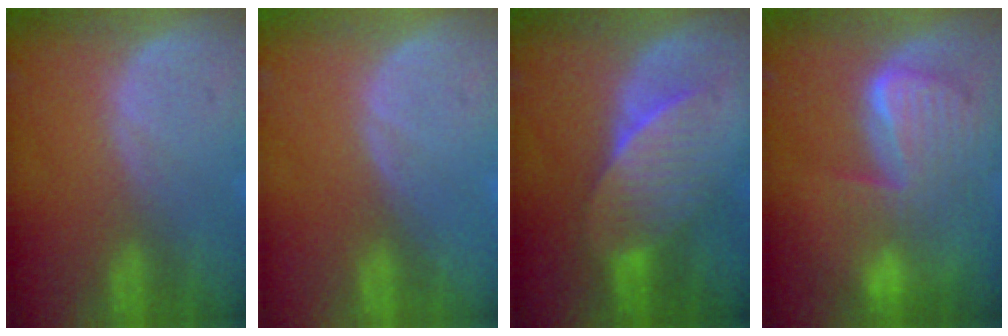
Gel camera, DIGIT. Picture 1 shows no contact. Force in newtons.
{"total": 0.0}
{"total": 7.2, "press": 6.7, "slide": 2.6}
{"total": 10.0, "press": 8.6, "slide": 5.0}